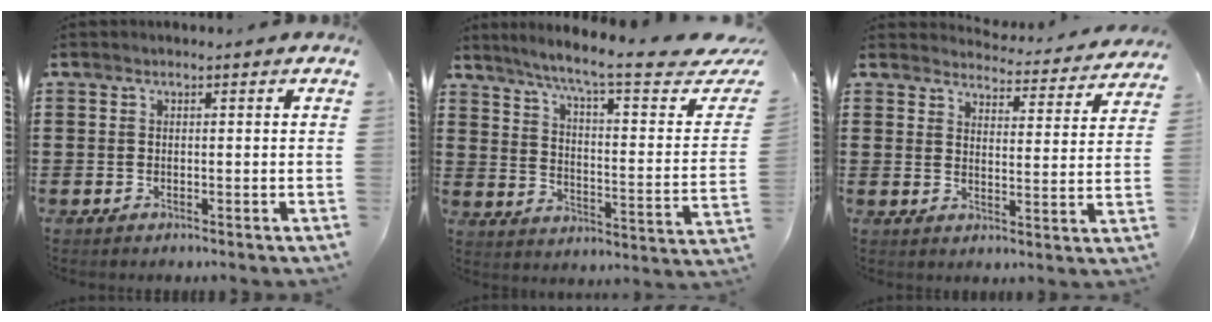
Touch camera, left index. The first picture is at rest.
{"total": 10.0, "force": [7.3, 0.5, 6.8], "torque": [-0.138, -0.046, 0.113]}
{"total": 4.2, "force": [4.2, 0.1, 0.2], "torque": [-0.010, -0.036, 0.067]}